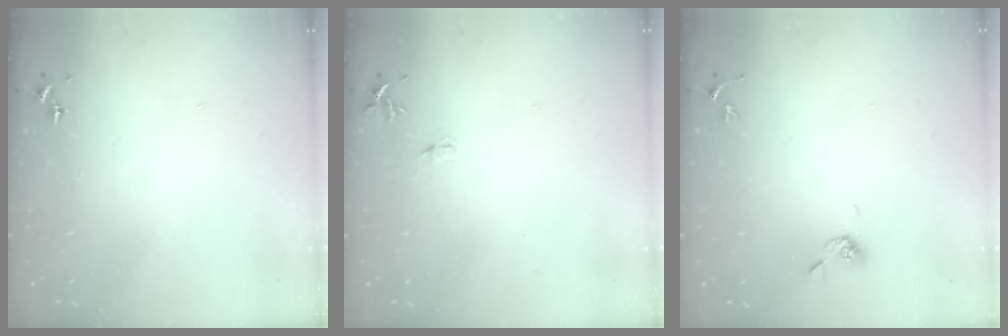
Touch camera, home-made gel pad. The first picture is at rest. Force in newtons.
{"total": 6.2, "press": 6.1, "slide": 0.7}
{"total": 6.3, "press": 6.0, "slide": 1.8}